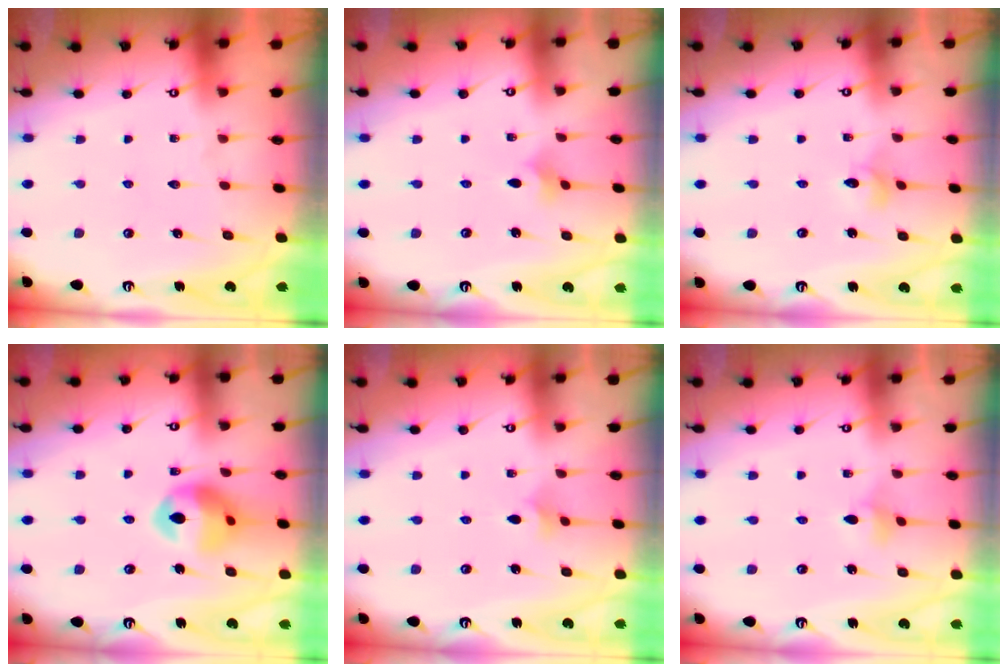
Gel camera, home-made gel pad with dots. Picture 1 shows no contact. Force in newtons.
{"total": 1.8, "press": 1.7, "slide": 0.5}
{"total": 3.1, "press": 3.0, "slide": 0.4}
{"total": 13.5, "press": 13.4, "slide": 1.7}
{"total": 2.3, "press": 2.2, "slide": 0.6}
{"total": 3.5, "press": 3.4, "slide": 0.8}